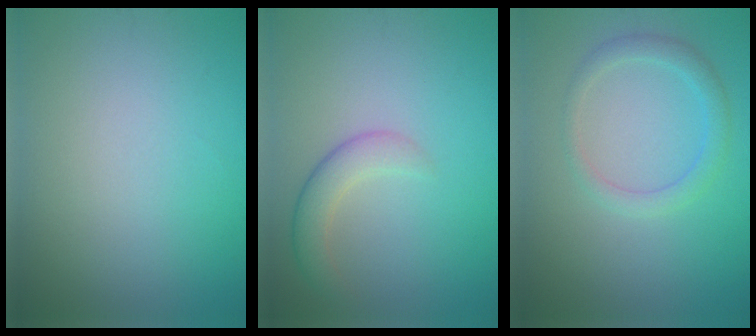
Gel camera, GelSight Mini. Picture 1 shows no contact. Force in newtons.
{"total": 2.6, "press": 2.6, "slide": 0.1}
{"total": 2.3, "press": 2.3, "slide": 0.2}